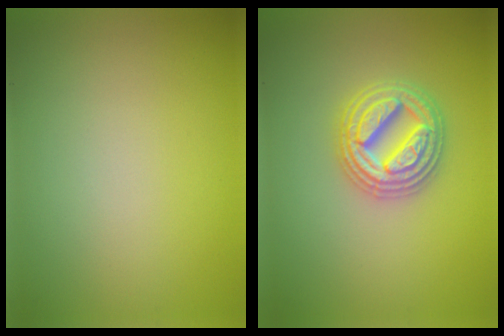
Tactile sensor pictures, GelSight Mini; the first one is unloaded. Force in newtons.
{"total": 4.8, "press": 4.8, "slide": 0.8}